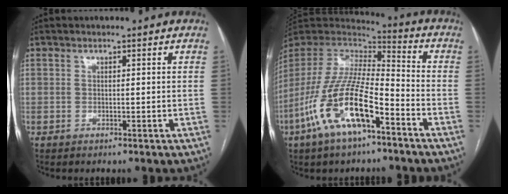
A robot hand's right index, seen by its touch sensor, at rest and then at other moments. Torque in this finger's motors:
{"motor_torque": [2.14, 0.00, 0.80, 0.17]}